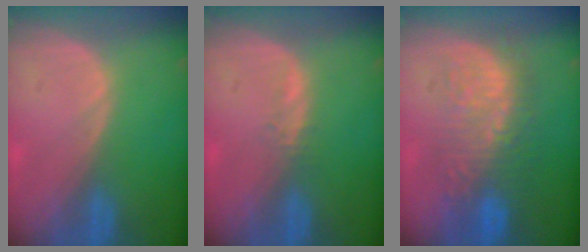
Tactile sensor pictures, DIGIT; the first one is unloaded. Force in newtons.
{"total": 1.1, "press": 1.0, "slide": 0.5}
{"total": 9.3, "press": 9.0, "slide": 2.3}